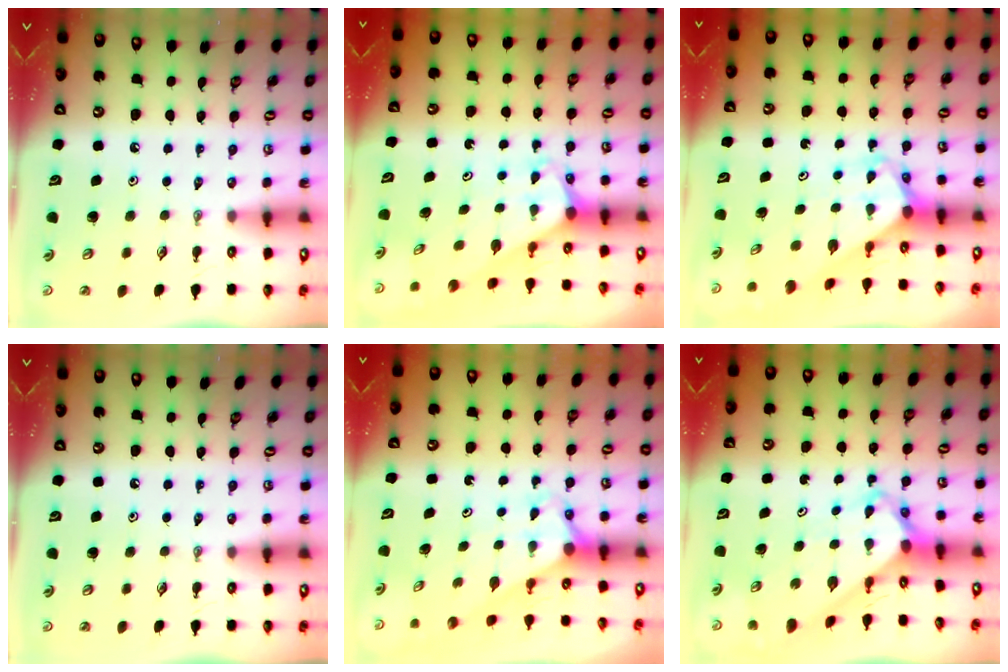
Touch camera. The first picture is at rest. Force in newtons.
{"total": 2.0, "press": 2.0, "slide": 0.1}
{"total": 2.7, "press": 2.7, "slide": 0.1}
{"total": 0.0}
{"total": 2.9, "press": 2.9, "slide": 0.0}
{"total": 4.3, "press": 4.3, "slide": 0.4}